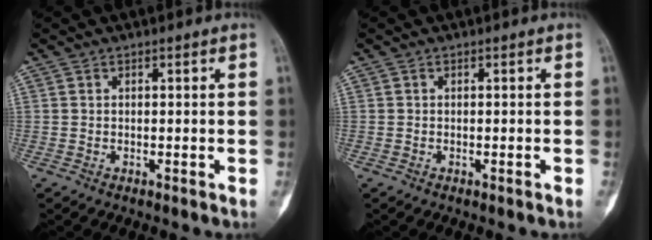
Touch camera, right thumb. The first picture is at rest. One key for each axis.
{"total": 0.0}